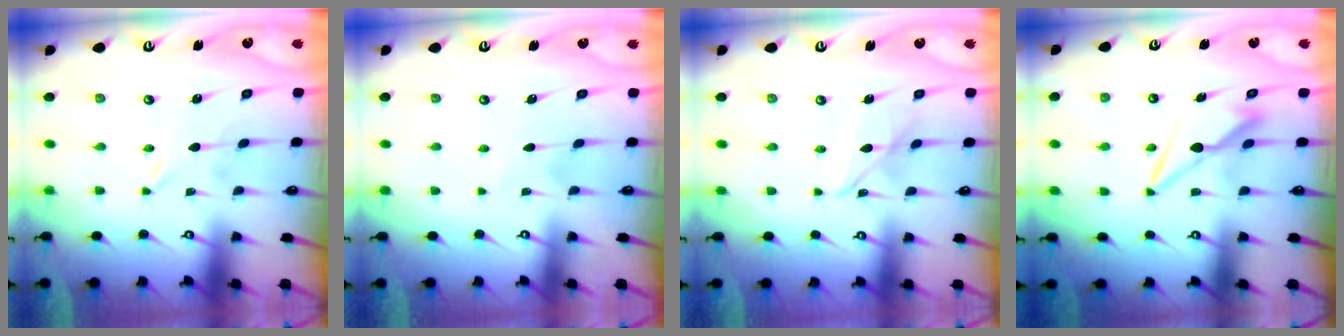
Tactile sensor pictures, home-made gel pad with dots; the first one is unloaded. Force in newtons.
{"total": 3.8, "press": 3.8, "slide": 0.4}
{"total": 7.1, "press": 7.1, "slide": 0.6}
{"total": 8.6, "press": 8.5, "slide": 1.1}